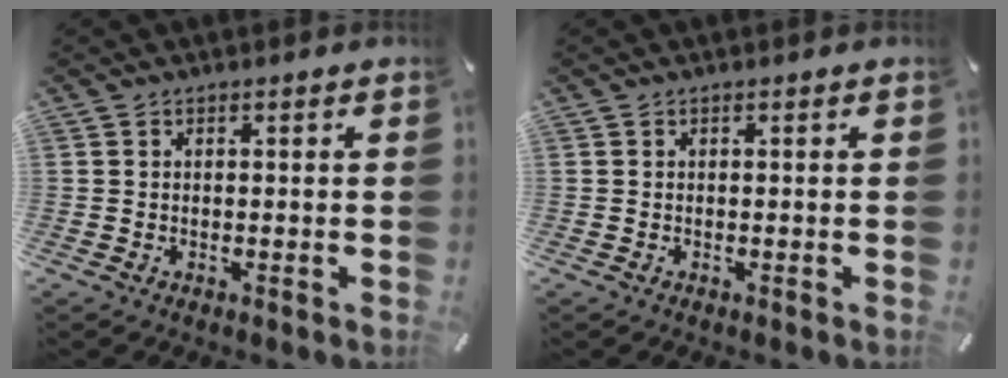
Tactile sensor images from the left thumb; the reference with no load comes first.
{"total": 0.0}